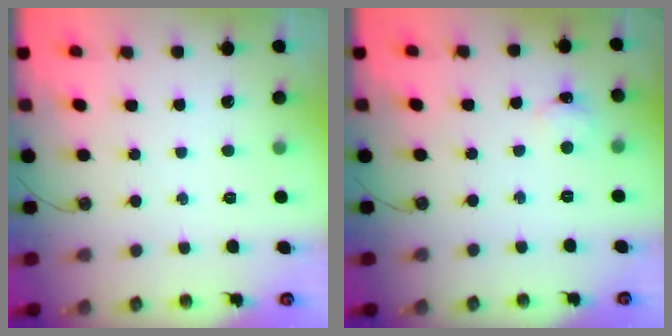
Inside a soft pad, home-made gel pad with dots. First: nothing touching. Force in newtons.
{"total": 2.2, "press": 2.2, "slide": 0.3}